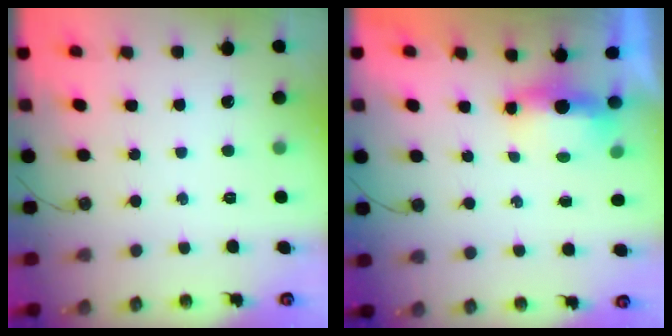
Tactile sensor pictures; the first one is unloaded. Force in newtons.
{"total": 5.1, "press": 4.9, "slide": 1.3}